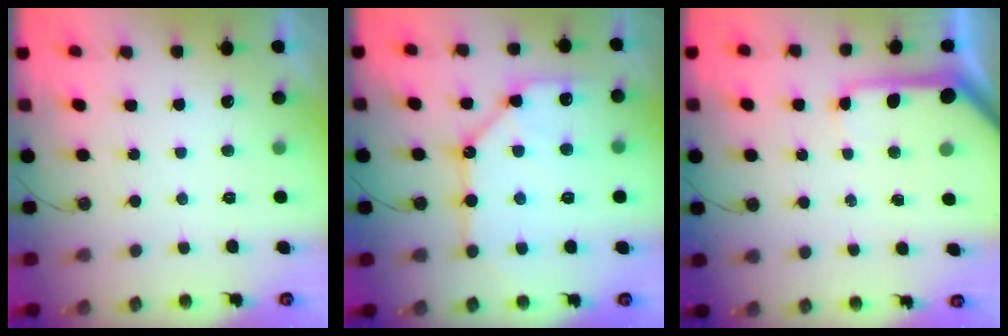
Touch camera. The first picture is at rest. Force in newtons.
{"total": 13.4, "press": 13.4, "slide": 1.6}
{"total": 9.7, "press": 9.6, "slide": 1.0}